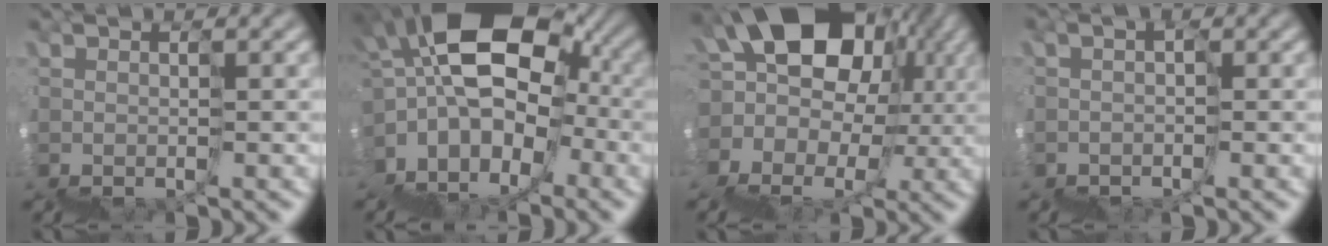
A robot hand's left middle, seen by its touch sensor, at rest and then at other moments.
{"total": 9.3, "force": [0.8, 6.3, 6.8], "torque": [-0.081, 0.030, 0.009]}
{"total": 13.3, "force": [4.9, 10.0, 7.3], "torque": [-0.105, 0.036, 0.088]}
{"total": 0.8, "force": [-0.6, 0.5, -0.2], "torque": [0.006, -0.005, -0.016]}